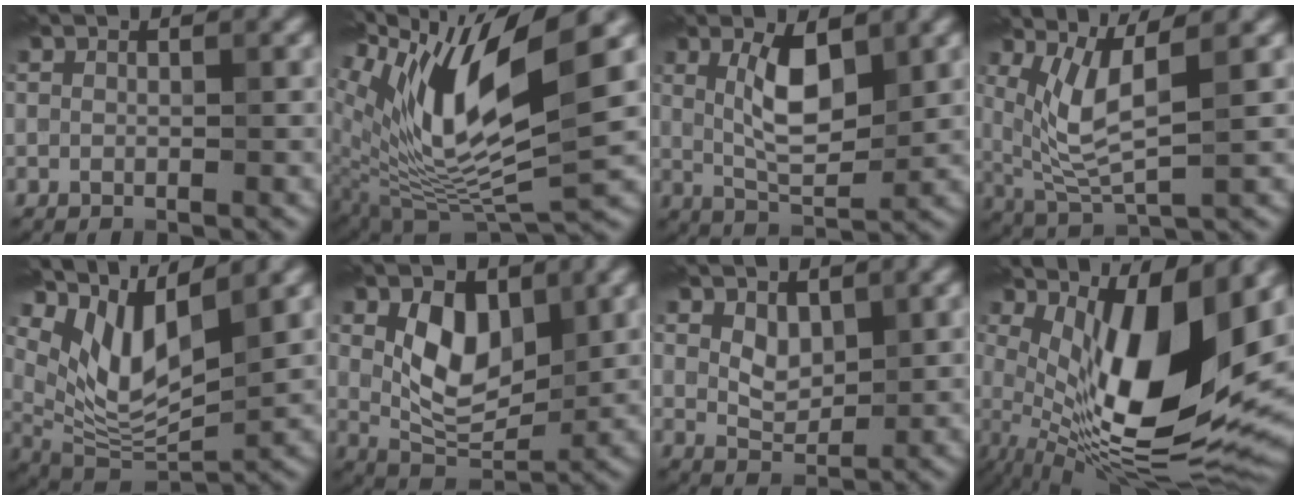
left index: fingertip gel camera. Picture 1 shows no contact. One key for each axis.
{"total": 13.6, "fx": 4.6, "fy": 4.2, "fz": 12.1, "tx": -0.234, "ty": -0.004, "tz": 0.087}
{"total": 4.9, "fx": 1.5, "fy": 1.7, "fz": 4.3, "tx": -0.082, "ty": 0.001, "tz": 0.029}
{"total": 5.4, "fx": 1.9, "fy": 1.4, "fz": 4.8, "tx": -0.113, "ty": -0.013, "tz": 0.047}
{"total": 8.1, "fx": 4.6, "fy": 2.9, "fz": 6.0, "tx": -0.123, "ty": -0.010, "tz": 0.092}
{"total": 6.0, "fx": 1.8, "fy": 3.6, "fz": 4.4, "tx": -0.079, "ty": -0.006, "tz": 0.034}
{"total": 2.2, "fx": 1.1, "fy": 1.4, "fz": 1.3, "tx": -0.026, "ty": -0.004, "tz": 0.026}
{"total": 14.5, "fx": 2.5, "fy": 5.0, "fz": 13.4, "tx": -0.219, "ty": -0.022, "tz": 0.045}